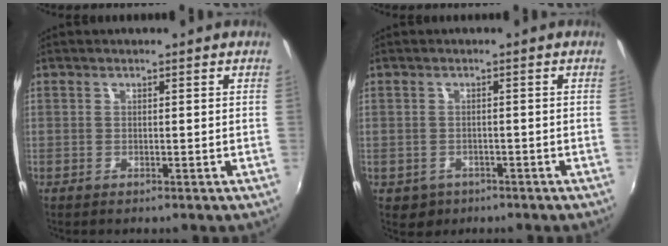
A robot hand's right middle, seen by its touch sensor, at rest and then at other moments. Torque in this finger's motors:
{"motor_torque": [0.11, -0.07, 0.01, 0.02]}